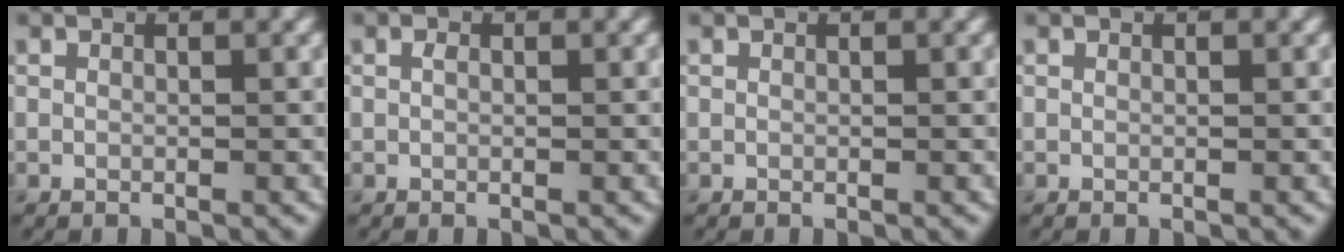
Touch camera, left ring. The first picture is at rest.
{"total": 0.6, "force": [0.1, 0.4, 0.4], "torque": [-0.009, 0.001, 0.001]}
{"total": 0.0}
{"total": 0.0}